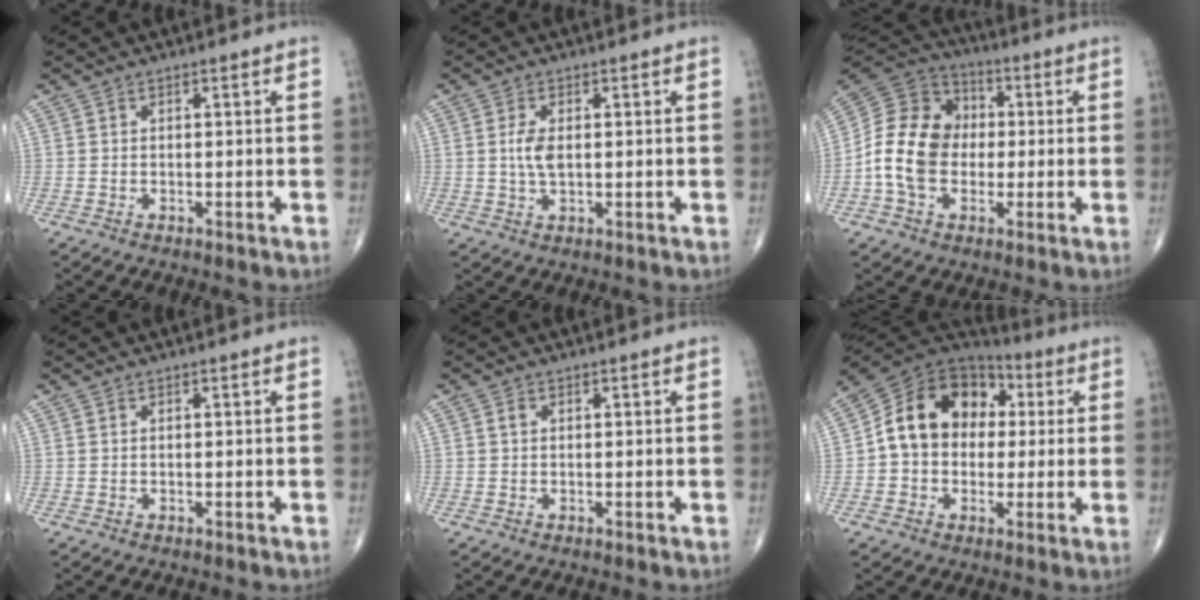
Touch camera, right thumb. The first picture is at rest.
{"total": 4.0, "force": [0.5, 2.0, 3.4], "torque": [-0.073, -0.002, 0.012]}
{"total": 14.5, "force": [-1.2, 11.3, 9.0], "torque": [-0.147, 0.032, -0.029]}
{"total": 0.0}
{"total": 0.9, "force": [0.2, 0.7, 0.5], "torque": [-0.009, 0.003, 0.003]}
{"total": 16.4, "force": [1.6, 12.8, 10.1], "torque": [-0.141, 0.039, 0.019]}